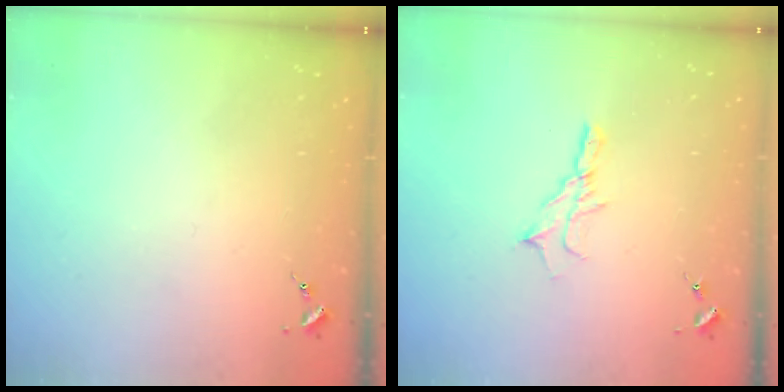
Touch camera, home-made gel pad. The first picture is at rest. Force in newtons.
{"total": 7.3, "press": 7.3, "slide": 0.4}